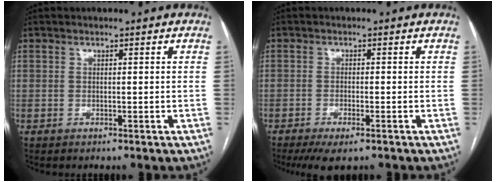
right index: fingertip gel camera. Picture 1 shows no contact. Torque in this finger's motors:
{"motor_torque": [0.87, -0.36, 0.15, 0.06]}